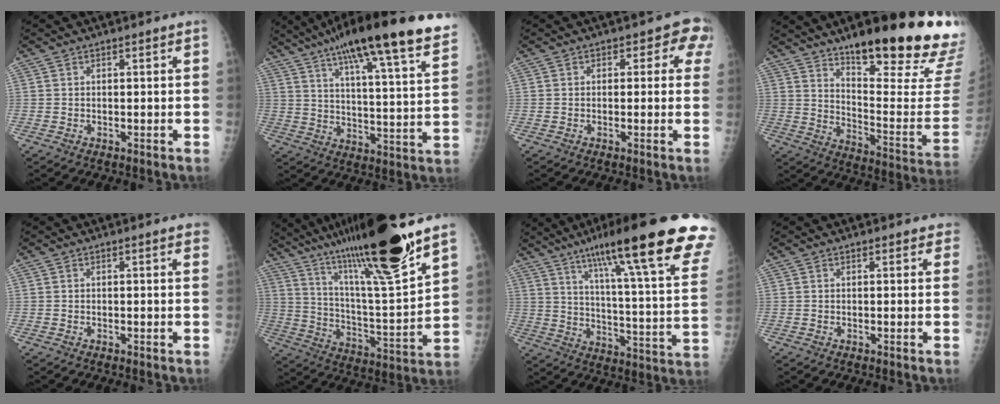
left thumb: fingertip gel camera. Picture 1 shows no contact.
{"total": 26.5, "force": [18.7, 4.2, 18.3], "torque": [-0.265, -0.042, 0.263]}
{"total": 4.8, "force": [1.8, 3.3, 3.0], "torque": [0.015, 0.003, 0.006]}
{"total": 25.7, "force": [18.5, 4.7, 17.1], "torque": [-0.210, -0.109, 0.264]}
{"total": 2.3, "force": [1.8, 0.6, 1.3], "torque": [-0.003, 0.002, 0.014]}
{"total": 25.3, "force": [17.8, 2.6, 17.9], "torque": [-0.286, -0.068, 0.309]}
{"total": 29.7, "force": [19.2, 3.4, 22.3], "torque": [-0.291, -0.056, 0.275]}
{"total": 2.9, "force": [2.5, 1.3, 0.8], "torque": [0.021, -0.004, 0.015]}